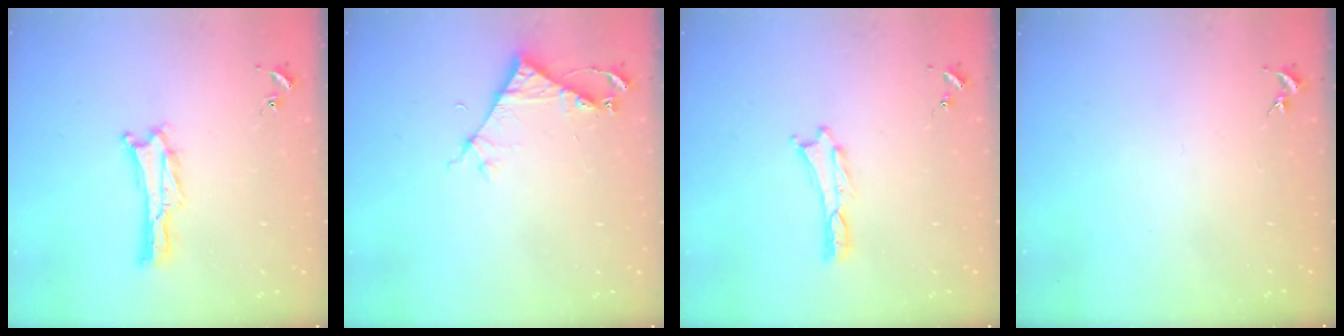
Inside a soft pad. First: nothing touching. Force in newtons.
{"total": 4.7, "press": 4.7, "slide": 0.3}
{"total": 0.0}
{"total": 0.0}